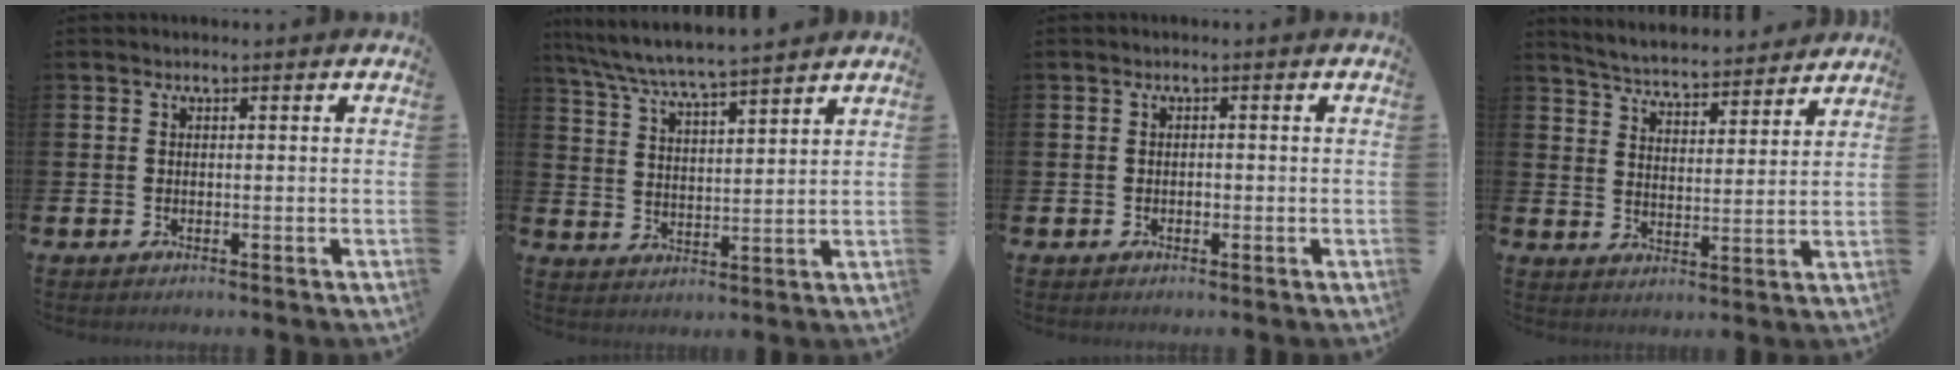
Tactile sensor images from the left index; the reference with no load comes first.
{"total": 6.7, "force": [6.4, -0.2, 1.7], "torque": [-0.063, -0.039, 0.114]}
{"total": 0.6, "force": [-0.2, 0.5, 0.4], "torque": [-0.007, 0.001, -0.005]}
{"total": 5.2, "force": [5.1, 0.6, 0.5], "torque": [-0.040, -0.039, 0.089]}